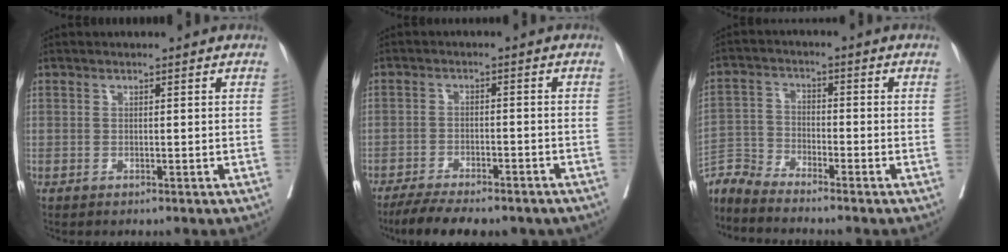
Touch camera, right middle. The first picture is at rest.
{"total": 12.0, "force": [-9.8, 3.4, 6.1], "torque": [-0.087, -0.003, -0.139]}
{"total": 6.4, "force": [-6.4, -0.7, 0.3], "torque": [-0.008, -0.002, -0.128]}